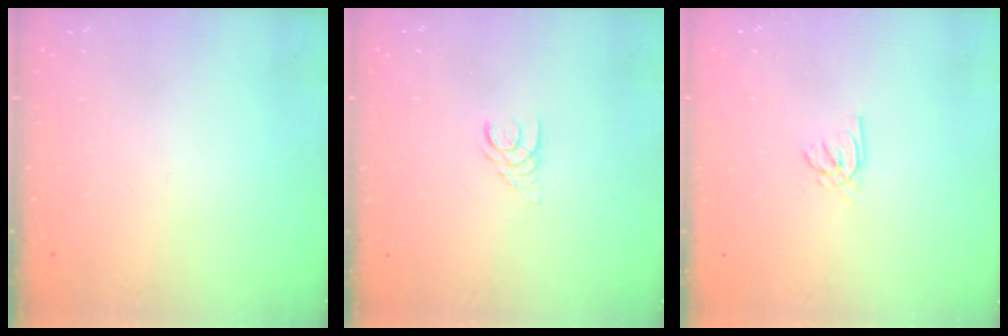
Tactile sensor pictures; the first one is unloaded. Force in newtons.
{"total": 1.7, "press": 1.7, "slide": 0.2}
{"total": 1.4, "press": 1.4, "slide": 0.2}